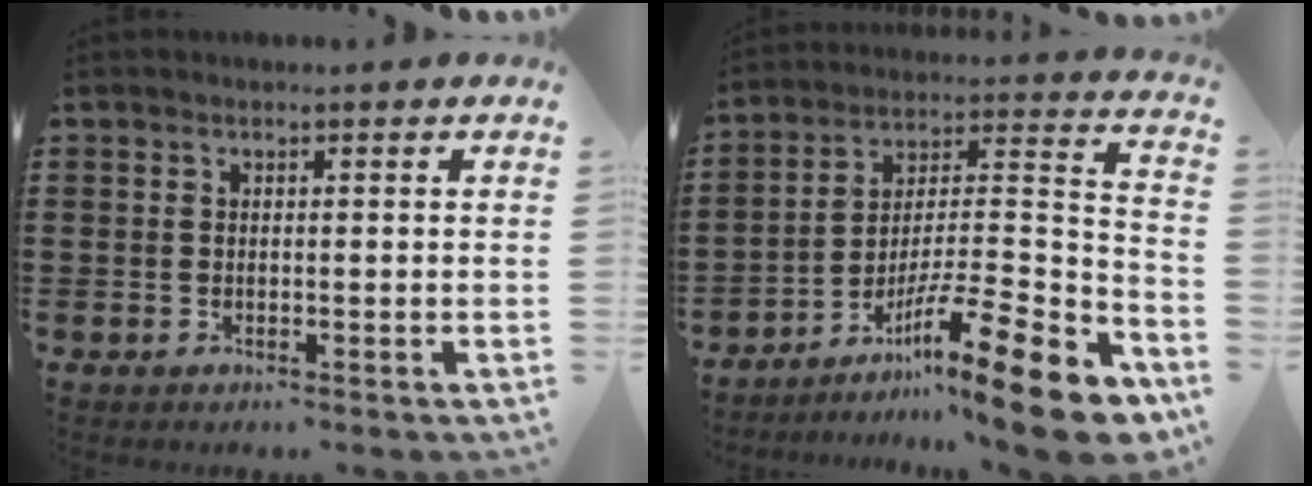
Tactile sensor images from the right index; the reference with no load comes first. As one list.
[{"total": 15.7, "force": [-10.3, 1.8, 11.7], "torque": [-0.165, 0.021, -0.181]}]